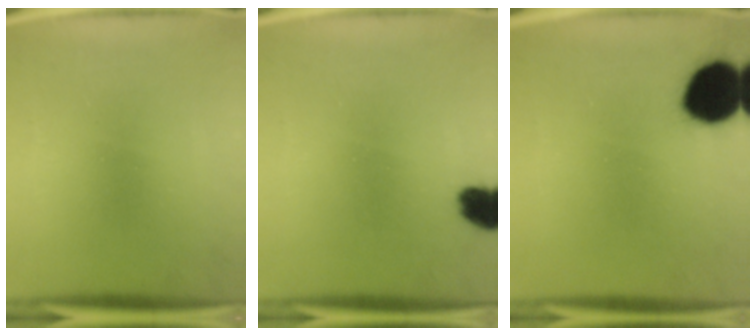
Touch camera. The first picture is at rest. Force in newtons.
{"total": 5.4}
{"total": 15.3}